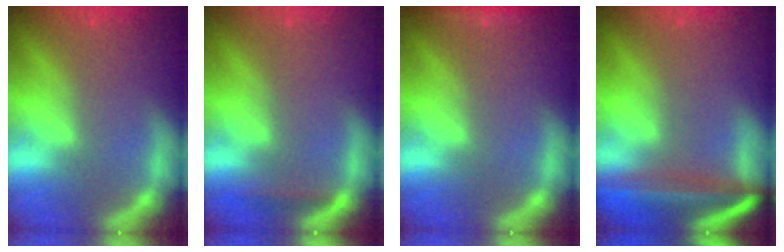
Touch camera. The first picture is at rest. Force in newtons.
{"total": 1.4}
{"total": 1.4}
{"total": 10.1}